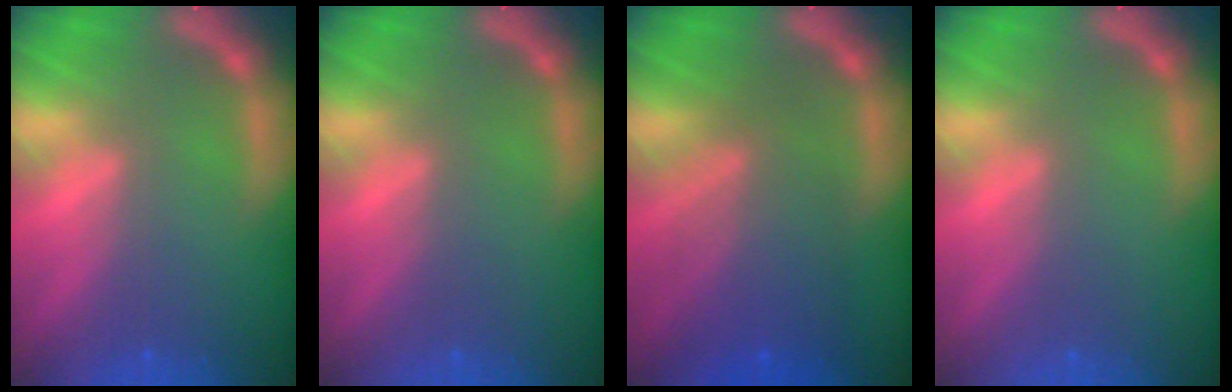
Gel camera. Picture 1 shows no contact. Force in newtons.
{"total": 0.0}
{"total": 7.0}
{"total": 0.0}